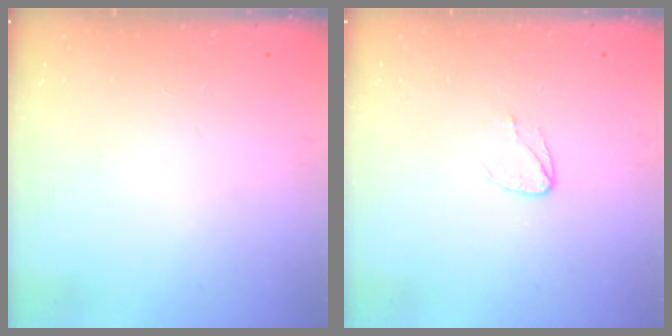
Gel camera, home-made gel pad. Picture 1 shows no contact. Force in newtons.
{"total": 3.6, "press": 3.6, "slide": 0.3}